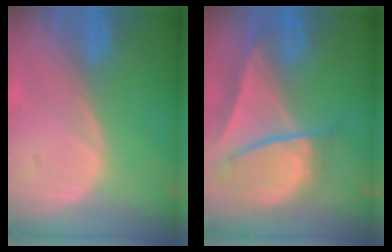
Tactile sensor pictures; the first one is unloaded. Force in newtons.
{"total": 9.4, "press": 8.1, "slide": 4.7}